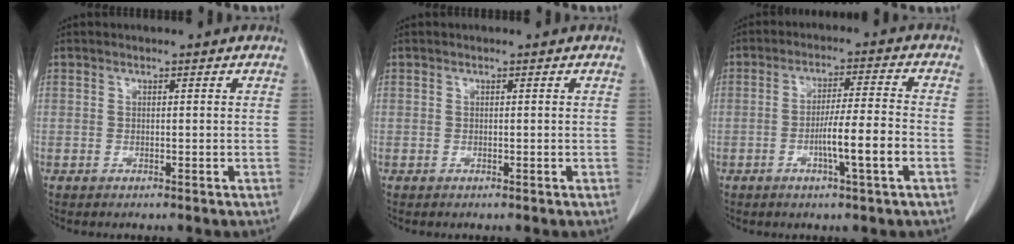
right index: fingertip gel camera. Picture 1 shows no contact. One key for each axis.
{"total": 0.0}
{"total": 7.5, "fx": -2.5, "fy": -0.4, "fz": 7.0, "tx": -0.120, "ty": -0.001, "tz": -0.041}